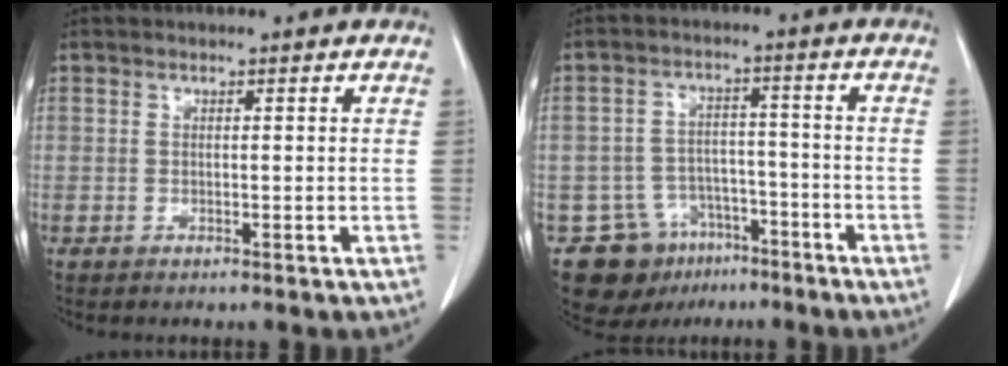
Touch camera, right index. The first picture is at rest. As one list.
[{"total": 10.4, "force": [-6.3, 7.9, 2.5], "torque": [-0.044, 0.029, -0.090]}]